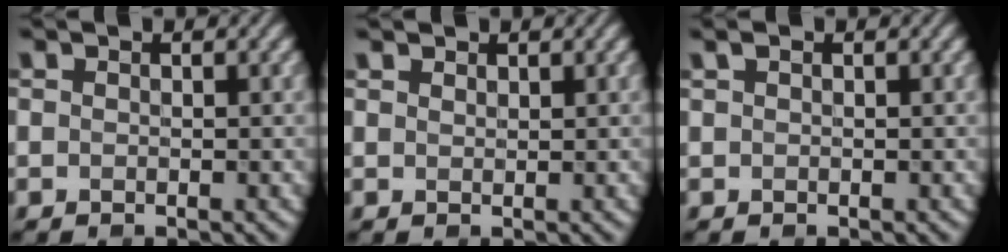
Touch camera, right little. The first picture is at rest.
{"total": 1.0, "force": [1.0, 0.2, 0.2], "torque": [-0.007, -0.002, 0.021]}
{"total": 0.6, "force": [0.3, 0.2, 0.5], "torque": [-0.010, 0.003, 0.007]}